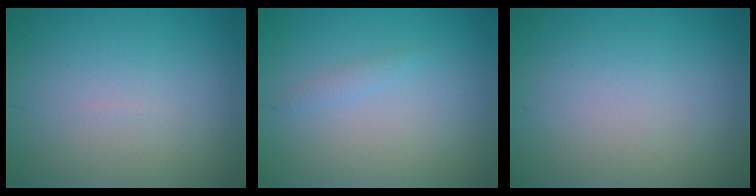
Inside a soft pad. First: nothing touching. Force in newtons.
{"total": 0.8, "press": 0.8, "slide": 0.1}
{"total": 0.0}